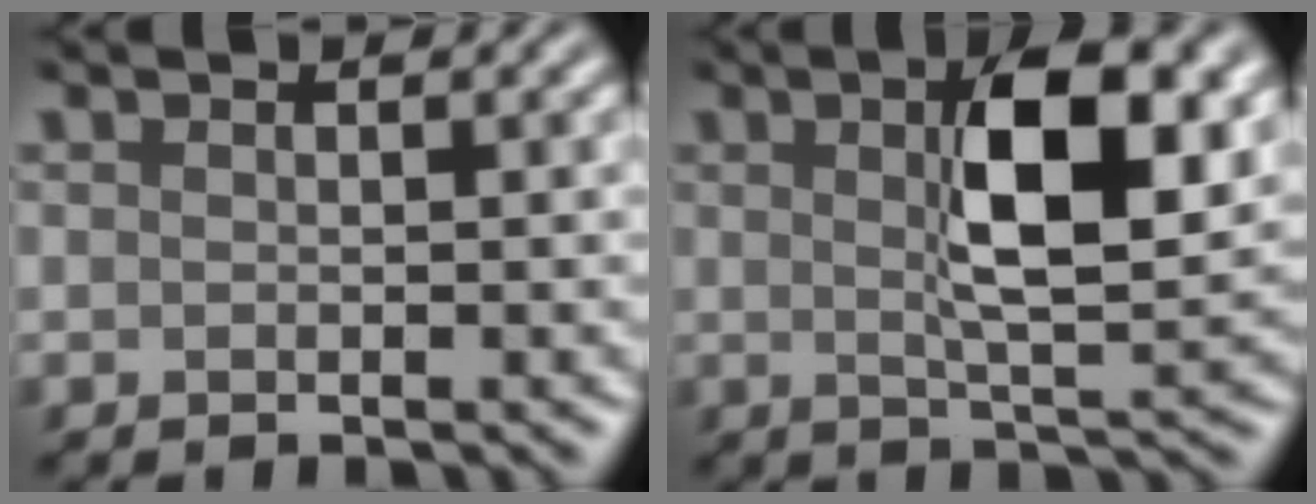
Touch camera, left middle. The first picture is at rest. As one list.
[{"total": 8.3, "force": [1.9, 2.5, 7.7], "torque": [-0.119, 0.005, 0.030]}]